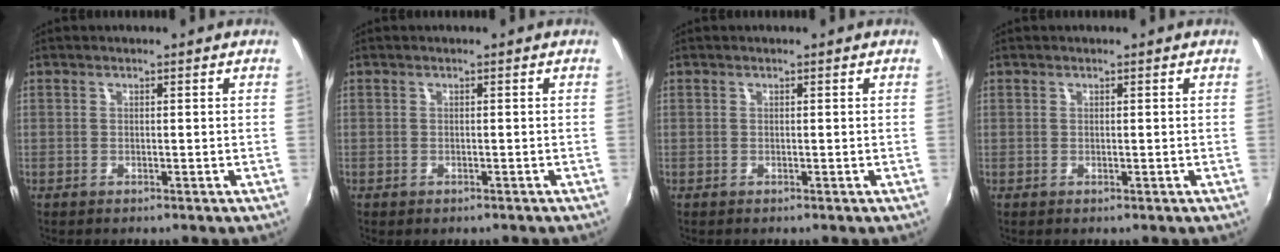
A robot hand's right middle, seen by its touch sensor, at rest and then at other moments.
{"total": 0.6, "force": [-0.5, 0.2, 0.3], "torque": [-0.007, -0.002, -0.006]}
{"total": 0.0}
{"total": 0.0}